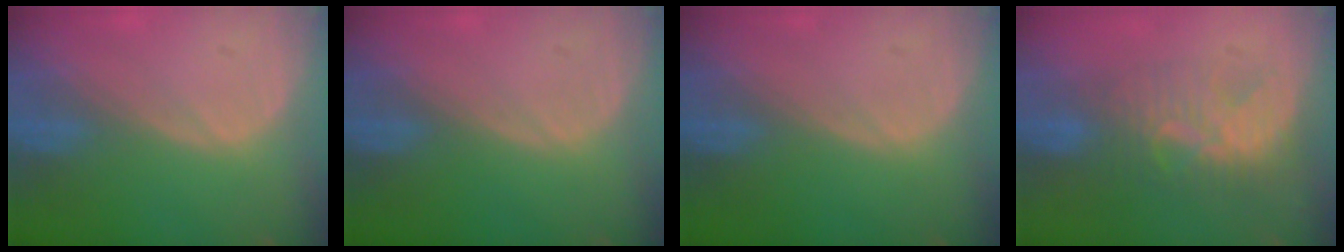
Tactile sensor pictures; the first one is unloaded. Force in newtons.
{"total": 0.0}
{"total": 0.0}
{"total": 8.1, "press": 7.4, "slide": 3.4}